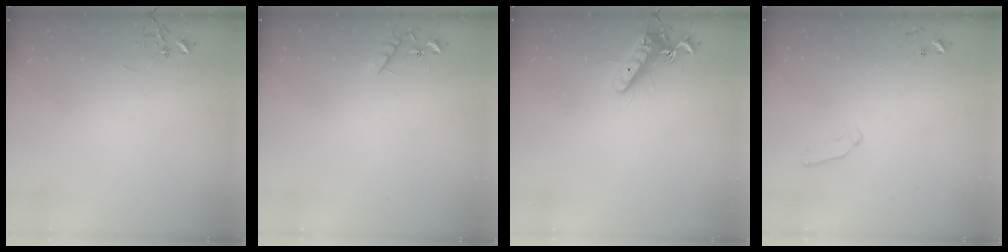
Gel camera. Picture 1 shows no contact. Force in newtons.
{"total": 8.0, "press": 8.0, "slide": 0.4}
{"total": 12.7, "press": 12.6, "slide": 1.5}
{"total": 6.5, "press": 6.4, "slide": 1.0}